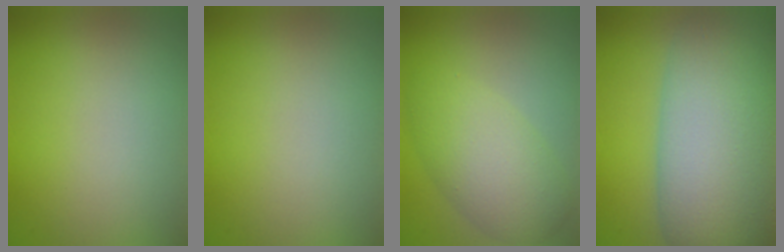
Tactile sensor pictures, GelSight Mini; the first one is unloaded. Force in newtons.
{"total": 0.0}
{"total": 5.4, "press": 5.4, "slide": 0.0}
{"total": 15.0, "press": 15.0, "slide": 0.6}